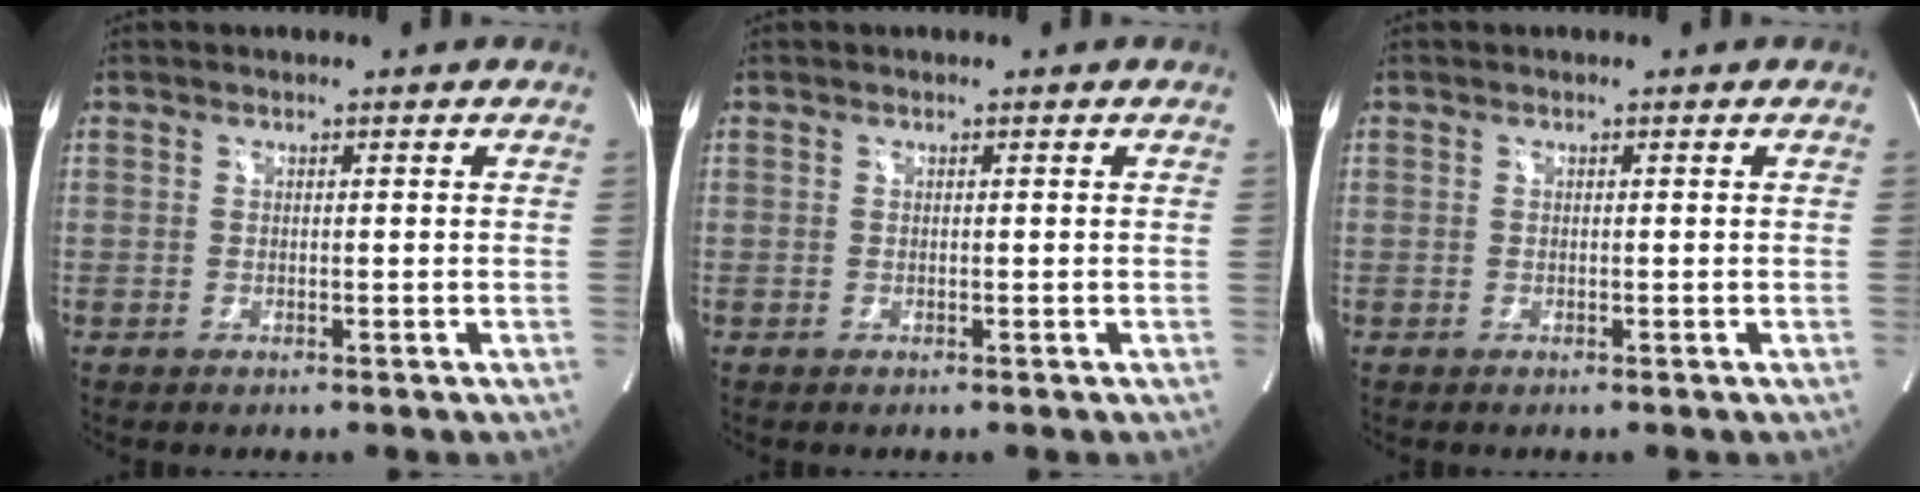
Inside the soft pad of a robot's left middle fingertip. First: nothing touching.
{"total": 0.0}
{"total": 0.0}